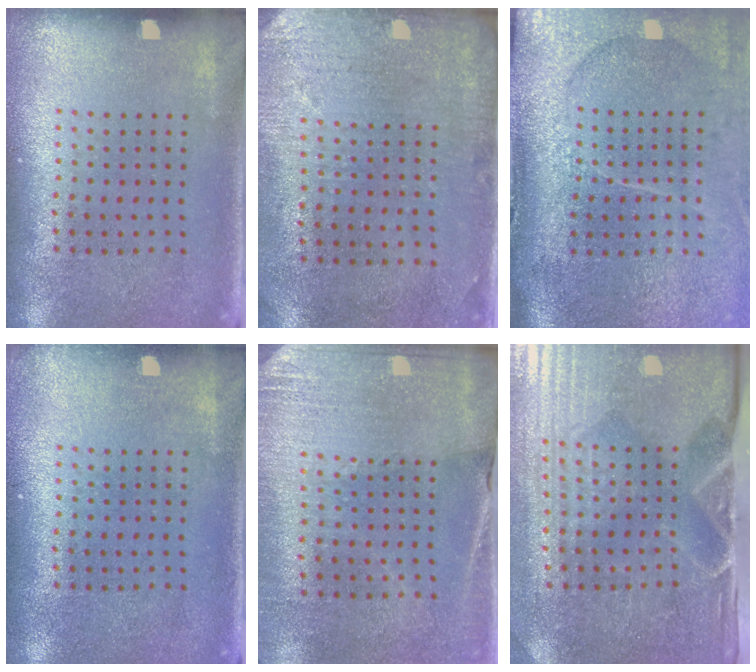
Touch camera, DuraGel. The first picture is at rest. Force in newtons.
{"total": 2.9, "press": 2.4, "slide": 1.7}
{"total": 4.4, "press": 3.6, "slide": 2.6}
{"total": 0.7, "press": 0.7, "slide": 0.0}
{"total": 2.6, "press": 2.5, "slide": 0.8}
{"total": 4.8, "press": 4.2, "slide": 2.4}